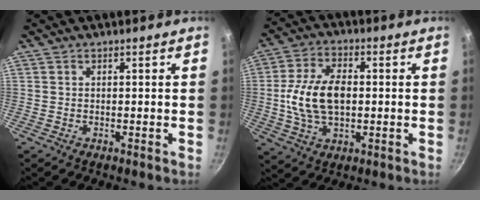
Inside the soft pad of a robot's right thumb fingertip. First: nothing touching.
{"total": 12.6, "force": [0.0, 7.6, 10.0], "torque": [-0.178, 0.016, -0.005]}